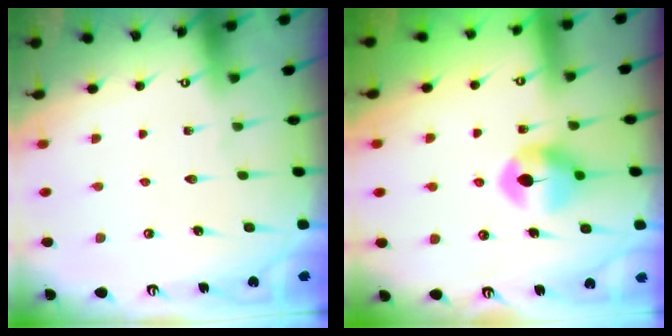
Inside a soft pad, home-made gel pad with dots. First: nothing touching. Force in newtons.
{"total": 8.6, "press": 8.6, "slide": 0.3}